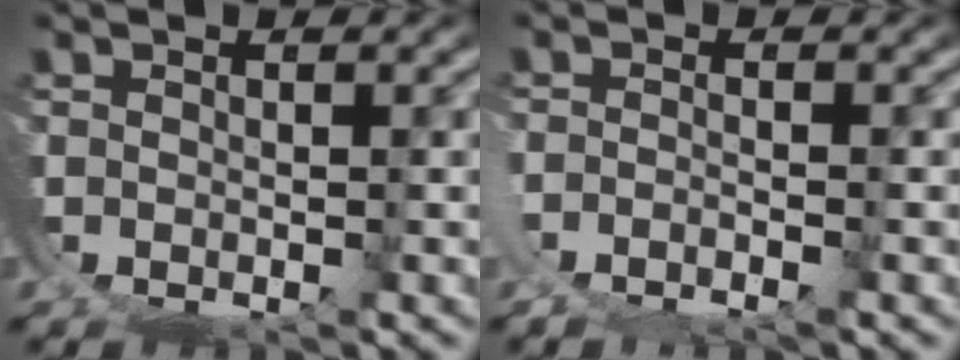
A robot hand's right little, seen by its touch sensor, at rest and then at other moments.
{"total": 1.7, "force": [-1.4, -0.3, 0.8], "torque": [-0.009, -0.007, -0.020]}